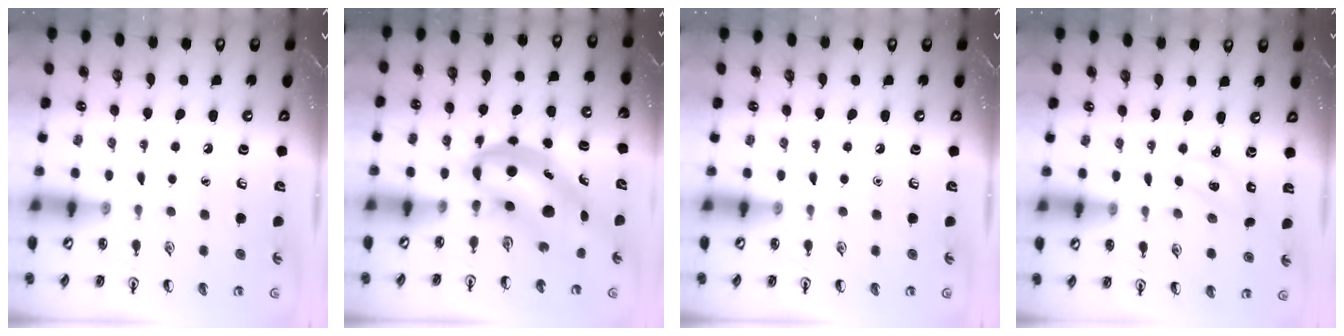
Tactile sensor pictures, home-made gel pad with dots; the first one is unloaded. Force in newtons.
{"total": 7.3, "press": 7.1, "slide": 1.8}
{"total": 0.0}
{"total": 2.4, "press": 2.3, "slide": 0.5}